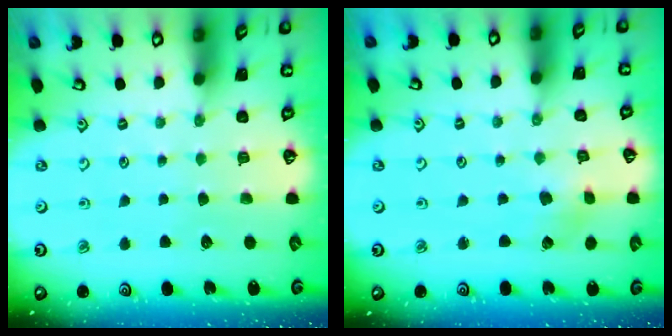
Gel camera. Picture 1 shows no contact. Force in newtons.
{"total": 2.4, "press": 2.3, "slide": 0.6}